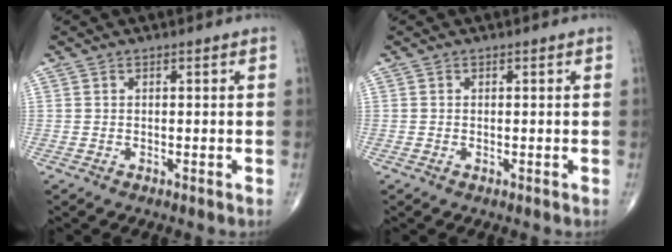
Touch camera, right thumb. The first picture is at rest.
{"total": 0.0}